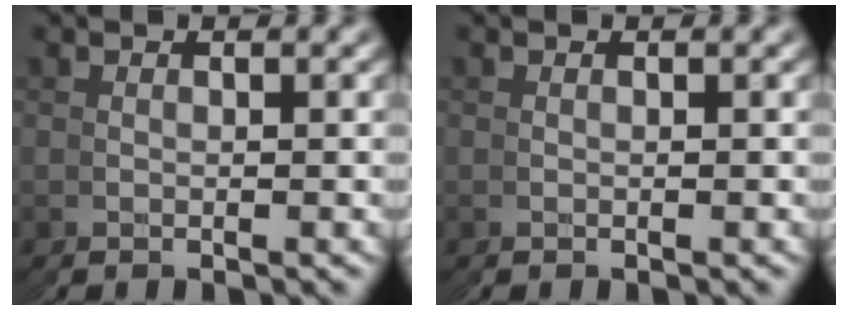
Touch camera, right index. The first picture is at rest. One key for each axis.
{"total": 0.0}